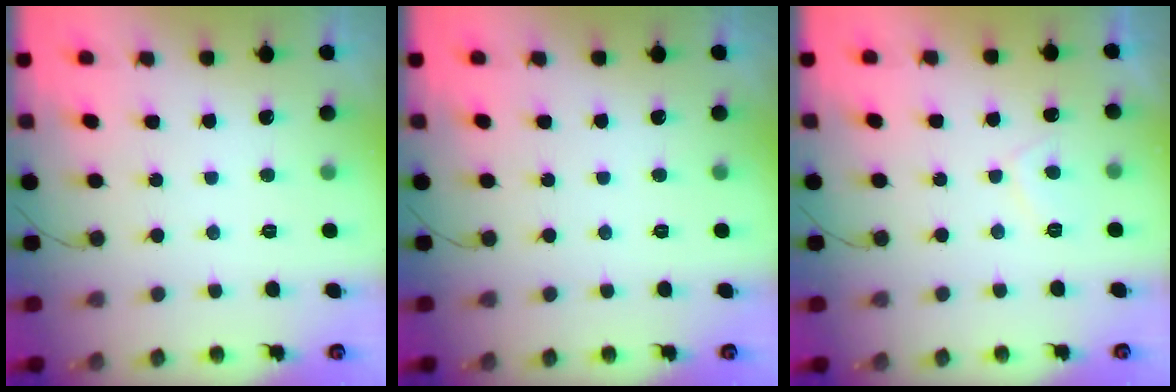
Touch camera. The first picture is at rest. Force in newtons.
{"total": 0.0}
{"total": 2.1, "press": 2.0, "slide": 0.7}